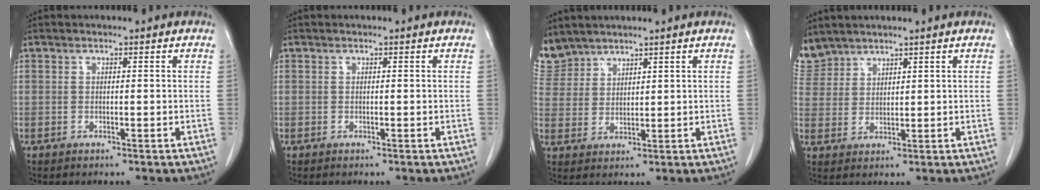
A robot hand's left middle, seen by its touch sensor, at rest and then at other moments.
{"total": 0.0}
{"total": 5.1, "force": [4.9, 1.6, -0.2], "torque": [-0.002, 0.007, 0.110]}
{"total": 4.8, "force": [4.5, 1.6, -0.2], "torque": [-0.002, 0.008, 0.102]}